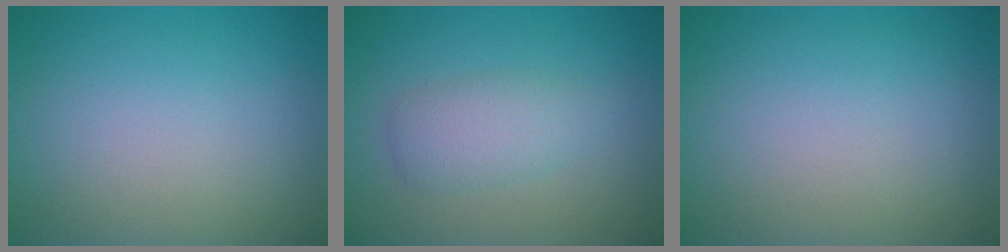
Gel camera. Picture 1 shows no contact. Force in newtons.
{"total": 2.6, "press": 2.6, "slide": 0.1}
{"total": 0.0}